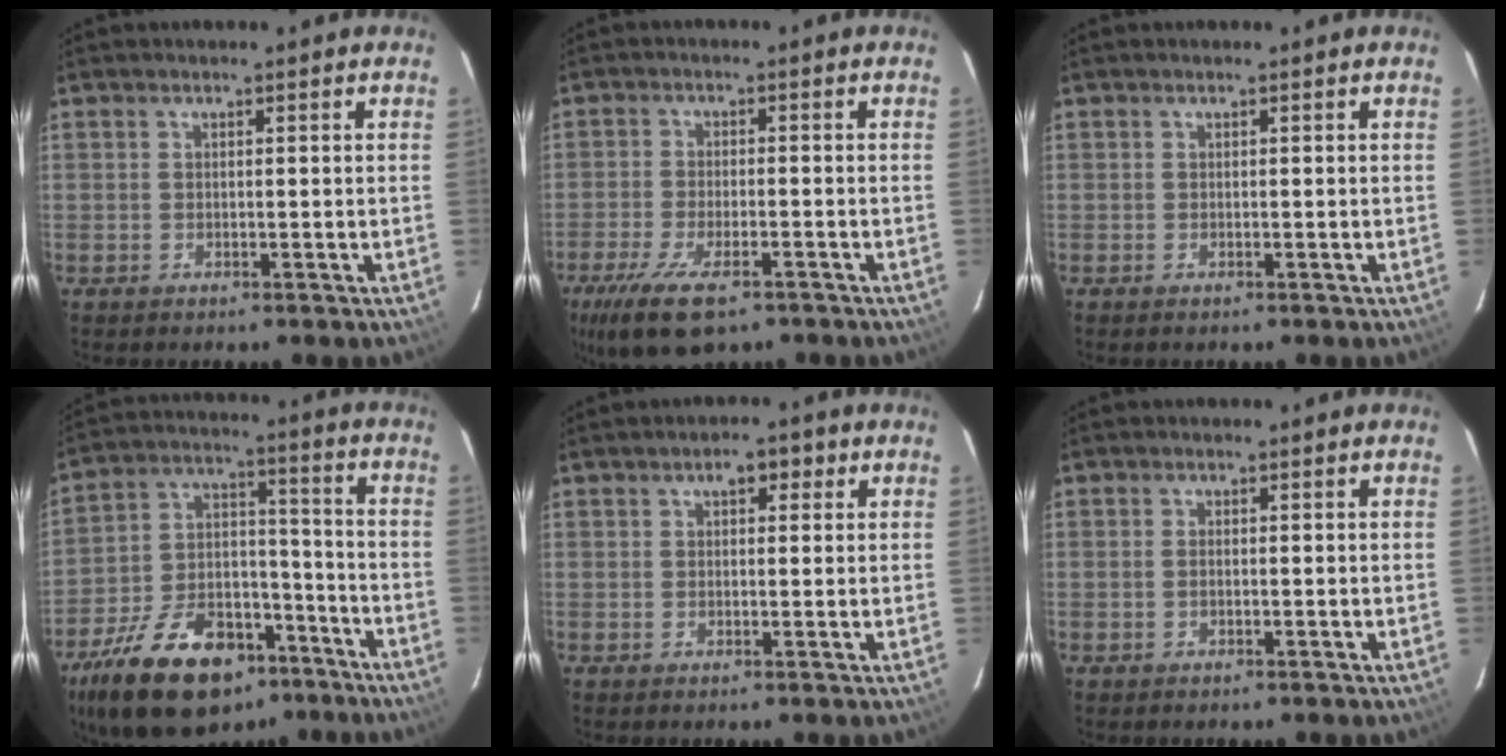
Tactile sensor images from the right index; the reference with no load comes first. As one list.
[{"total": 12.6, "force": [-8.2, 4.7, 8.3], "torque": [-0.192, -0.038, -0.144]}, {"total": 0.0}, {"total": 23.6, "force": [-15.1, 12.5, 13.1], "torque": [-0.263, 0.015, -0.234]}, {"total": 3.1, "force": [1.3, 1.7, 2.2], "torque": [-0.032, 0.014, 0.017]}, {"total": 0.7, "force": [-0.1, 0.4, 0.6], "torque": [-0.014, 0.000, -0.004]}]